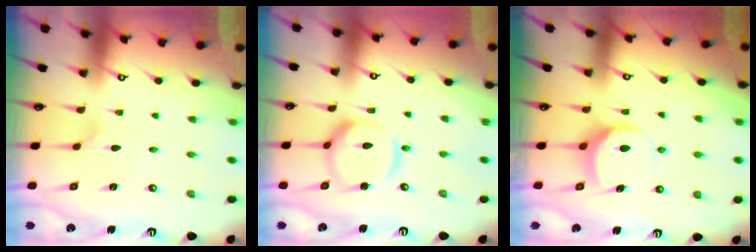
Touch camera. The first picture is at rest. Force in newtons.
{"total": 12.3, "press": 12.2, "slide": 1.2}
{"total": 8.2, "press": 8.1, "slide": 1.1}